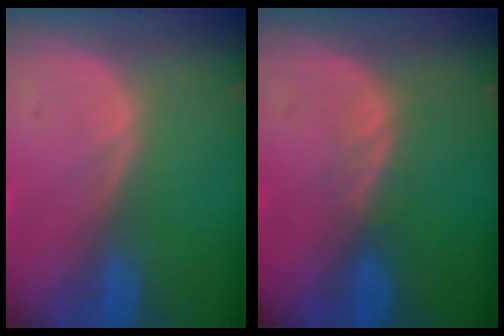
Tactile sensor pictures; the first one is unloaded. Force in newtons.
{"total": 1.5, "press": 1.5, "slide": 0.2}